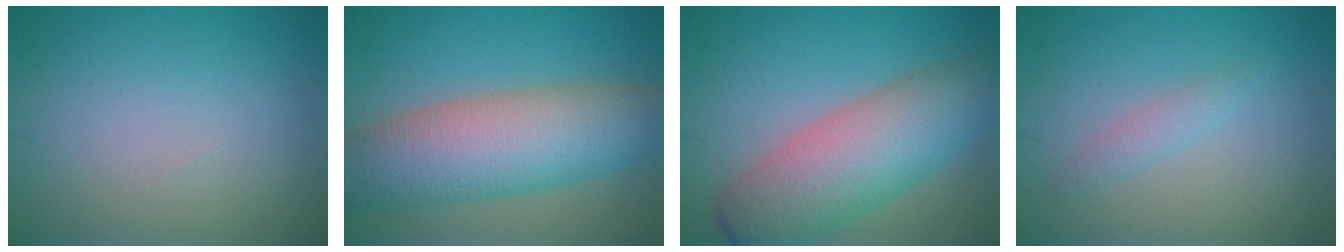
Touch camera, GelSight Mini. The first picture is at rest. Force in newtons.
{"total": 10.1, "press": 10.1, "slide": 0.5}
{"total": 8.9, "press": 8.9, "slide": 0.3}
{"total": 1.3, "press": 1.3, "slide": 0.0}